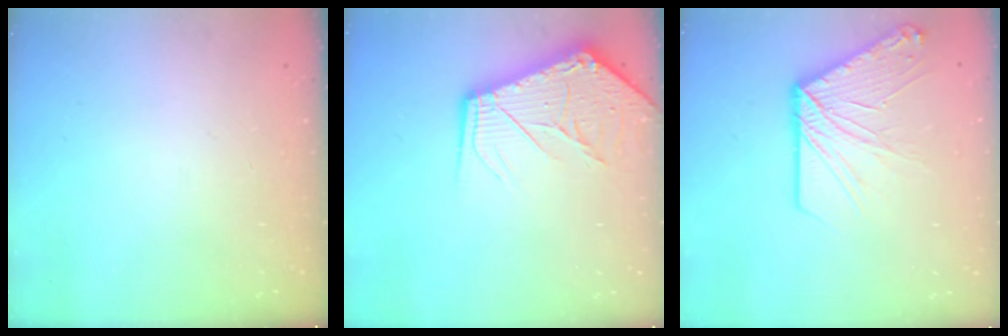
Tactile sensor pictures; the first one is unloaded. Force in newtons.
{"total": 13.0, "press": 13.0, "slide": 1.5}
{"total": 13.6, "press": 13.6, "slide": 1.5}